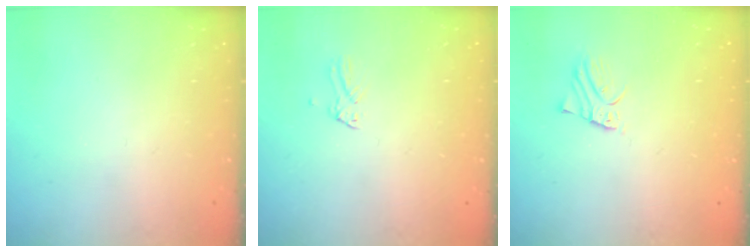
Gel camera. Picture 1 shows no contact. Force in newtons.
{"total": 0.0}
{"total": 1.9, "press": 1.9, "slide": 0.1}